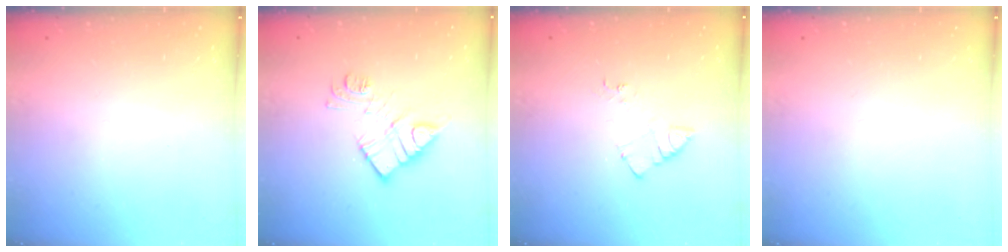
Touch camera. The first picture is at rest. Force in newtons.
{"total": 11.3, "press": 11.3, "slide": 0.3}
{"total": 6.2, "press": 6.2, "slide": 0.6}
{"total": 0.0}